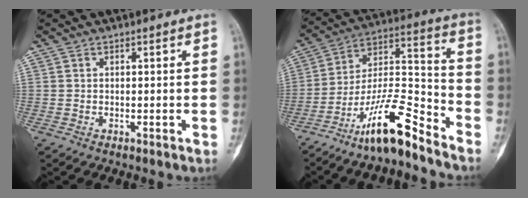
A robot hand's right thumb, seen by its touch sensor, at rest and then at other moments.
{"total": 14.8, "force": [-10.9, 3.2, 9.4], "torque": [-0.173, 0.096, -0.197]}